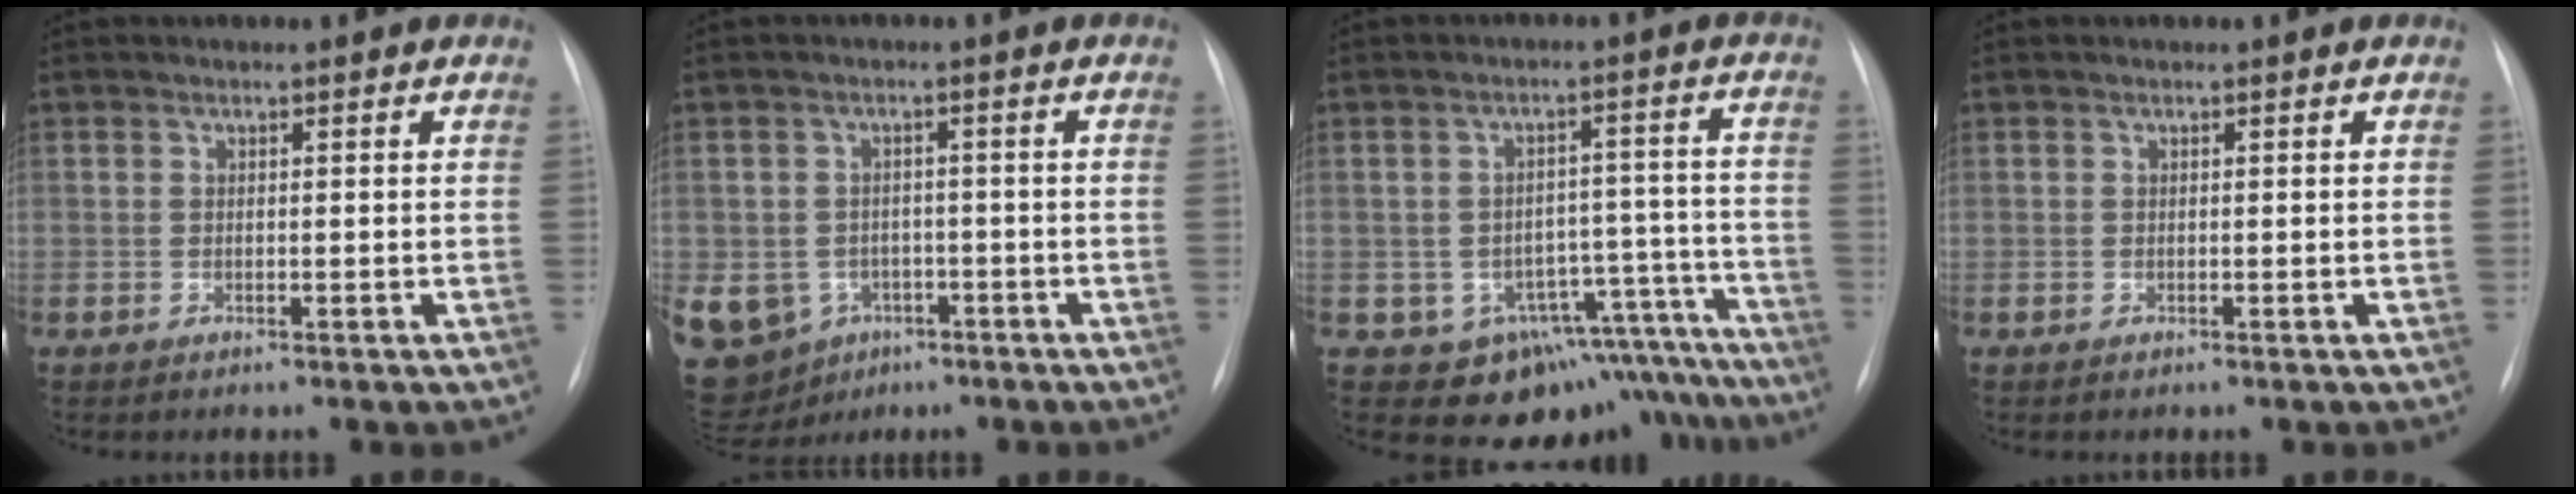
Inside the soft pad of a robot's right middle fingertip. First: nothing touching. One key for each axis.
{"total": 17.4, "fx": -6.9, "fy": 14.6, "fz": 6.5, "tx": -0.196, "ty": 0.011, "tz": -0.086}
{"total": 13.7, "fx": -11.0, "fy": 7.8, "fz": 2.5, "tx": 0.001, "ty": 0.056, "tz": -0.131}
{"total": 0.0}